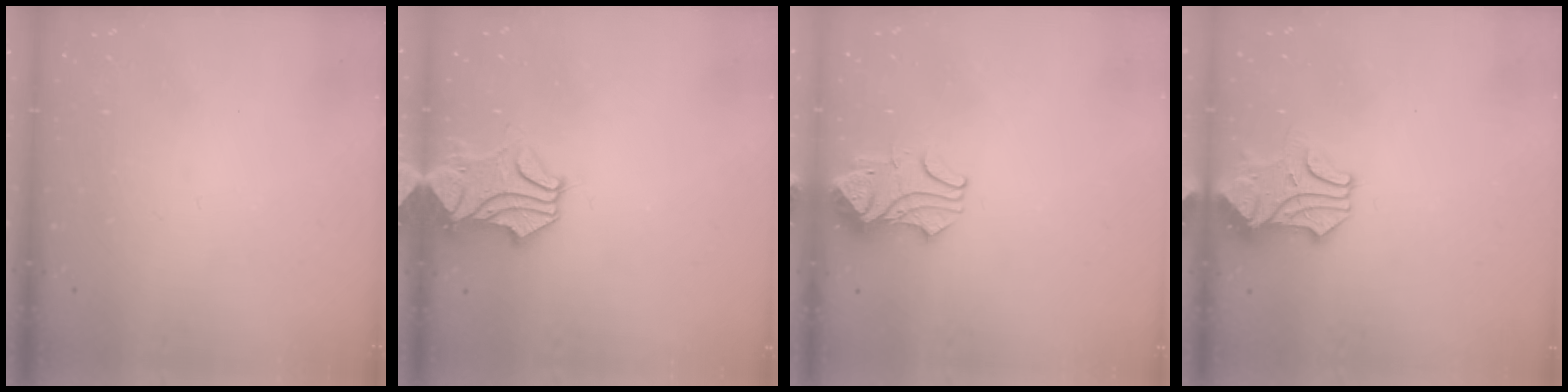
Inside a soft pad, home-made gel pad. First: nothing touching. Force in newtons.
{"total": 2.2, "press": 1.8, "slide": 1.3}
{"total": 3.4, "press": 3.4, "slide": 0.5}
{"total": 1.2, "press": 0.7, "slide": 1.0}